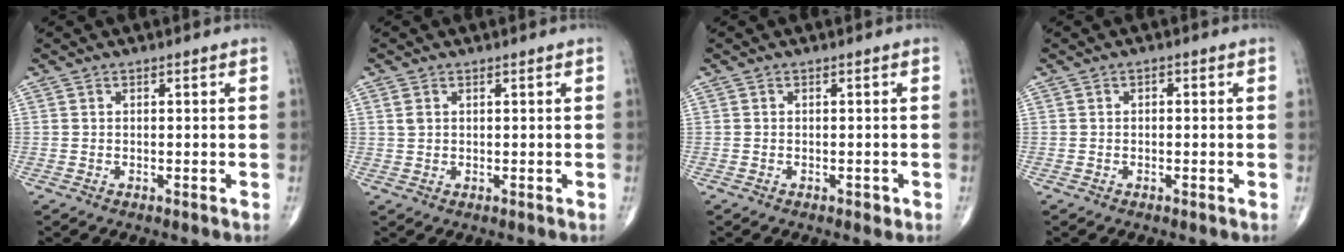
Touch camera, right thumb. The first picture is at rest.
{"total": 1.6, "force": [0.6, 1.0, 1.0], "torque": [-0.024, 0.004, 0.018]}
{"total": 0.9, "force": [-0.5, 0.5, 0.5], "torque": [-0.005, 0.000, -0.006]}
{"total": 0.8, "force": [0.0, 0.5, 0.6], "torque": [-0.006, 0.003, -0.003]}